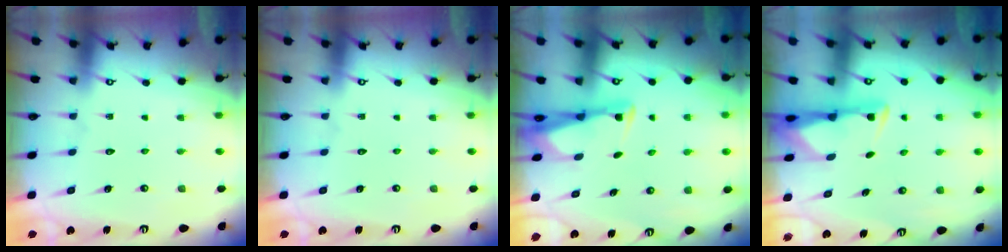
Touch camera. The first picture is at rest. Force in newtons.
{"total": 0.0}
{"total": 2.8, "press": 2.8, "slide": 0.5}
{"total": 3.0, "press": 2.9, "slide": 0.5}